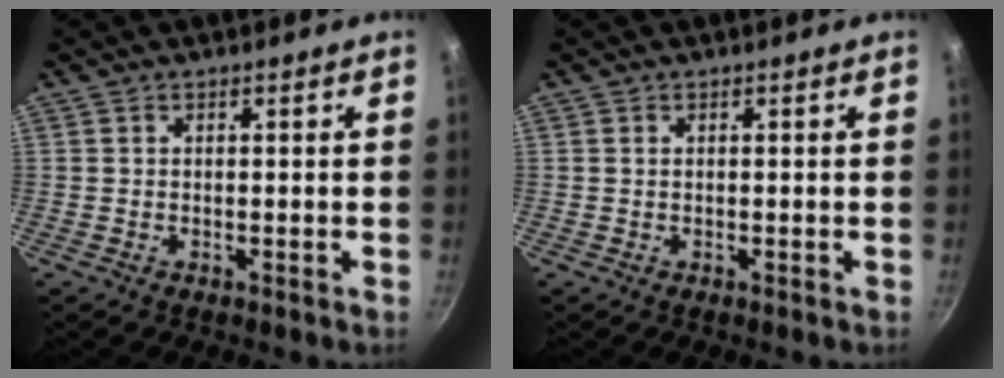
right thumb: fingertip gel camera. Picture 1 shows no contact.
{"total": 0.0}